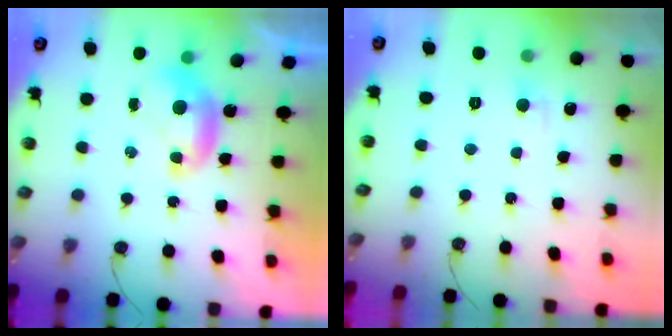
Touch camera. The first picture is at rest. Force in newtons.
{"total": 0.8, "press": 0.4, "slide": 0.7}